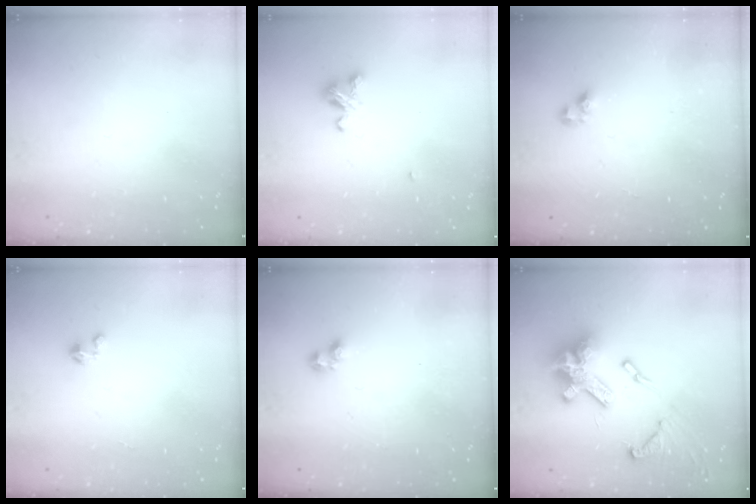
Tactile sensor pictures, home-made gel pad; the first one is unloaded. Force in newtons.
{"total": 5.1, "press": 5.0, "slide": 0.5}
{"total": 4.1, "press": 4.1, "slide": 0.5}
{"total": 1.5, "press": 1.5, "slide": 0.1}
{"total": 2.4, "press": 2.3, "slide": 0.4}
{"total": 18.9, "press": 18.8, "slide": 1.2}